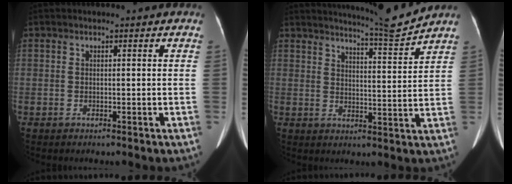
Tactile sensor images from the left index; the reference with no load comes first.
{"total": 7.4, "force": [7.1, -1.9, 1.0], "torque": [-0.031, -0.036, 0.109]}